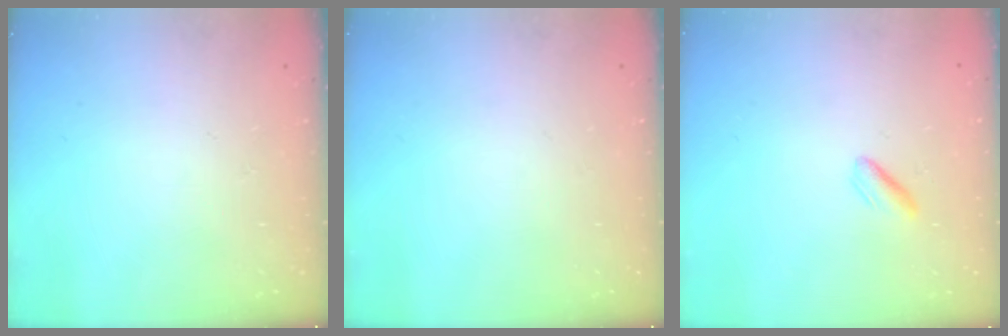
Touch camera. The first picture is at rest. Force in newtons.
{"total": 0.0}
{"total": 2.1, "press": 2.0, "slide": 0.7}